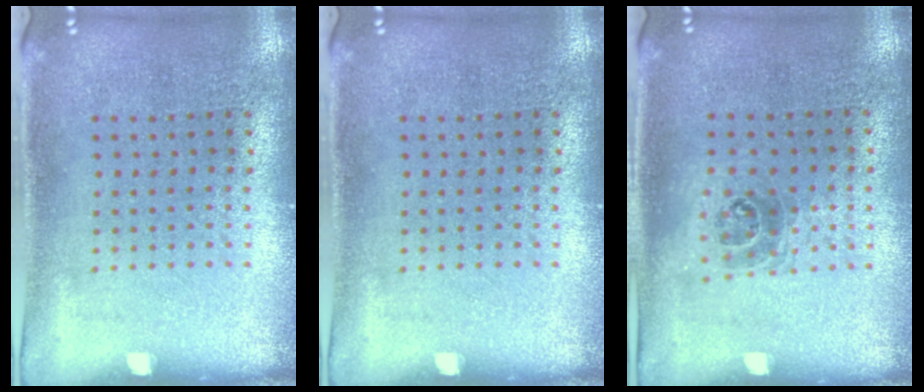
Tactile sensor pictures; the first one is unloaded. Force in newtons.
{"total": 0.0}
{"total": 1.1, "press": 0.9, "slide": 0.6}